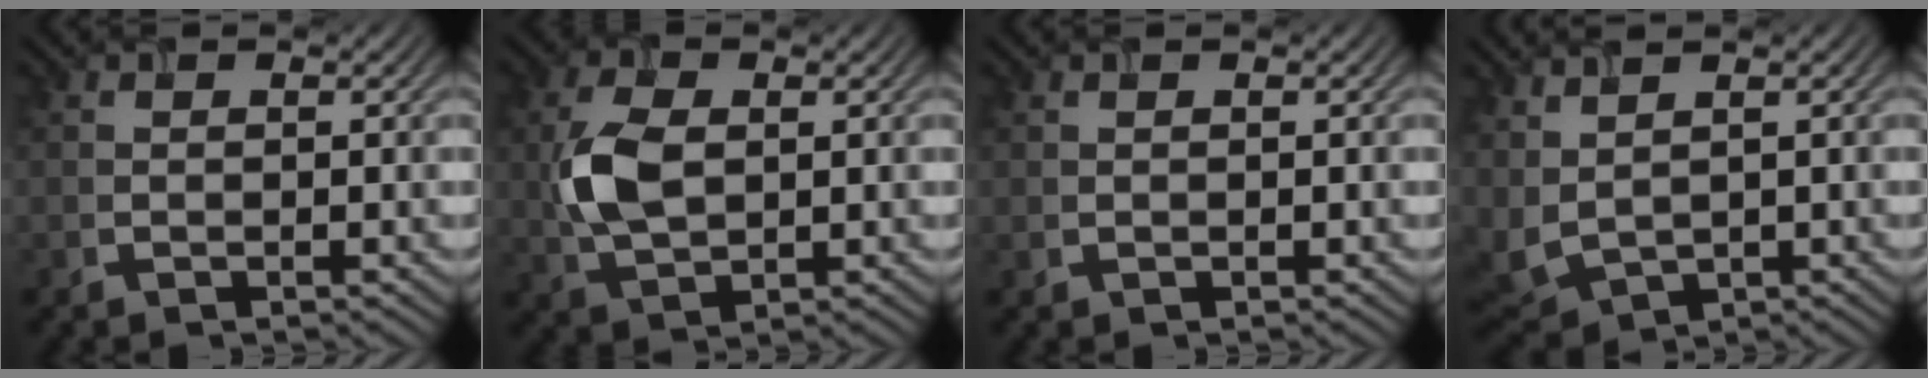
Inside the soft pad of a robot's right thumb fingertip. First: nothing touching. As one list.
[{"total": 6.9, "force": [0.6, 4.2, 5.4], "torque": [-0.132, 0.002, 0.011]}, {"total": 0.0}, {"total": 5.1, "force": [2.1, 3.1, 3.5], "torque": [-0.120, -0.003, 0.054]}]